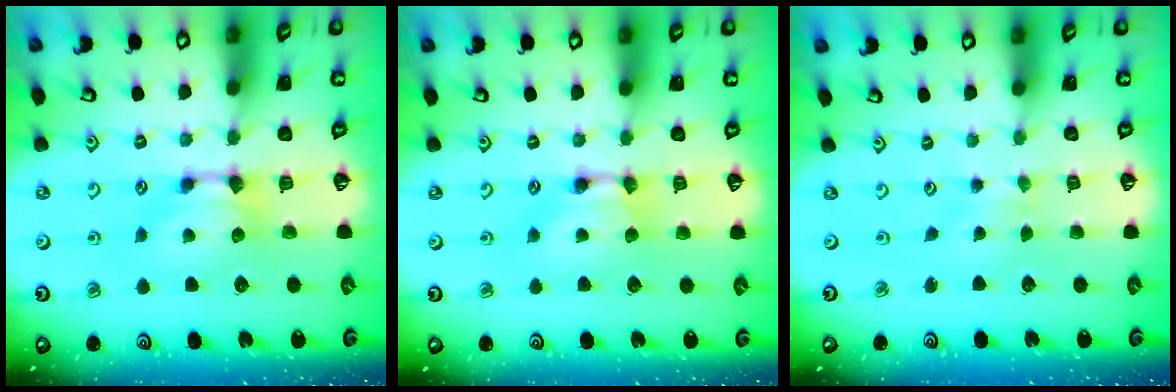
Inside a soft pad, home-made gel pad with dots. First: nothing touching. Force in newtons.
{"total": 1.5, "press": 1.5, "slide": 0.2}
{"total": 2.0, "press": 2.0, "slide": 0.1}